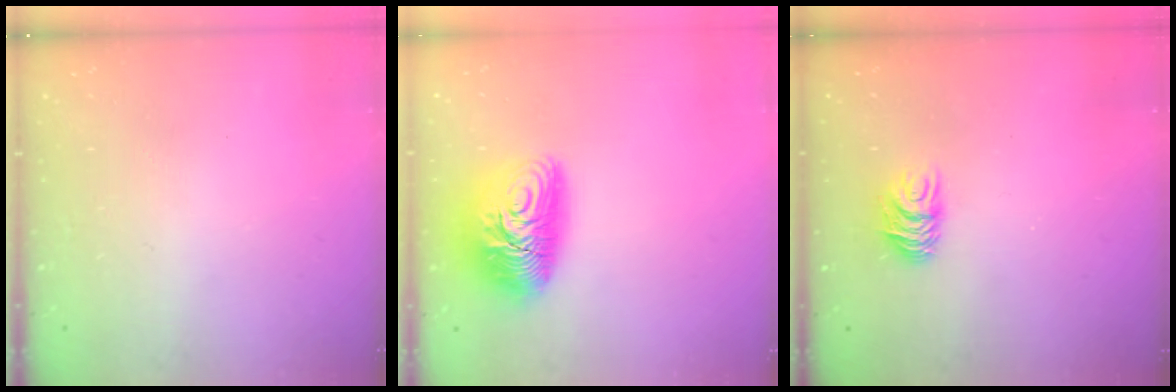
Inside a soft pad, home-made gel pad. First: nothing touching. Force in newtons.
{"total": 13.2, "press": 13.2, "slide": 1.0}
{"total": 6.9, "press": 6.9, "slide": 0.5}